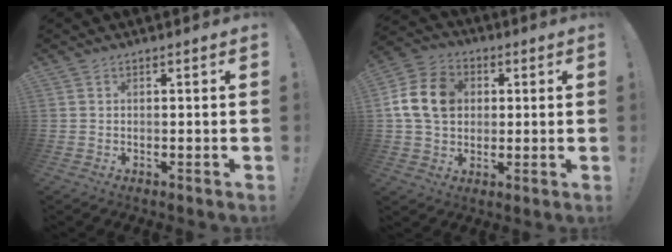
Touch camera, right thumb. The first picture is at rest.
{"total": 14.3, "force": [2.5, 11.3, 8.4], "torque": [-0.146, 0.003, 0.050]}